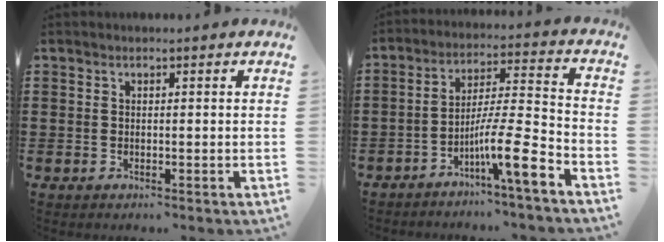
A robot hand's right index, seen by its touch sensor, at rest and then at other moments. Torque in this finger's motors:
{"motor_torque": [0.18, -0.20, 0.16, 0.02]}